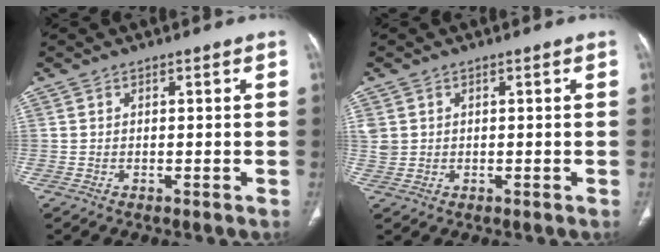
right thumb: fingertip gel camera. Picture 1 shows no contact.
{"total": 3.0, "force": [0.7, 2.7, 1.2], "torque": [-0.031, 0.006, 0.022]}